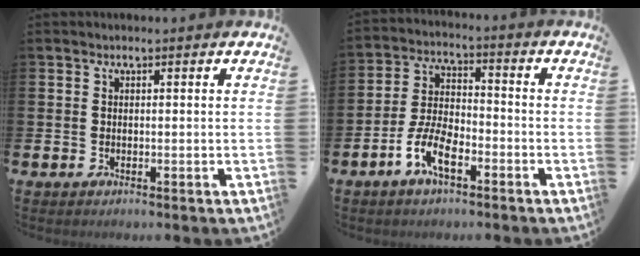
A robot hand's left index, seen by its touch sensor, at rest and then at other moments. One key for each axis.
{"total": 6.9, "fx": -3.8, "fy": 2.7, "fz": 5.1, "tx": -0.123, "ty": -0.003, "tz": -0.075}